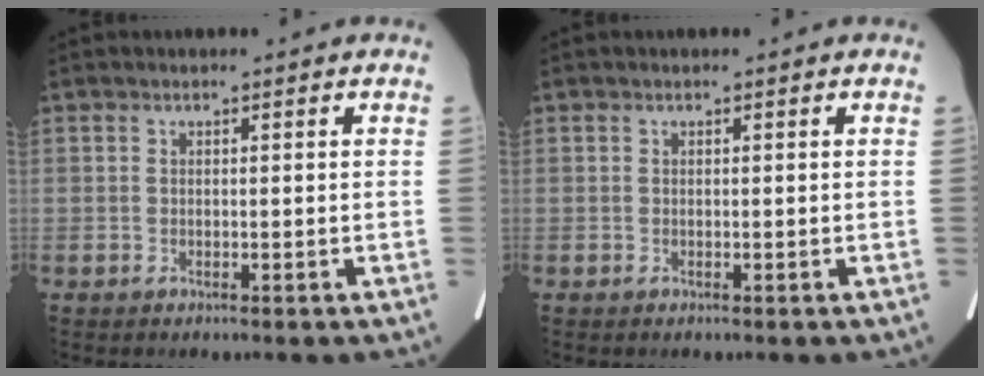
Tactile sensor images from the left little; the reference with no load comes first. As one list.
[{"total": 0.0}]